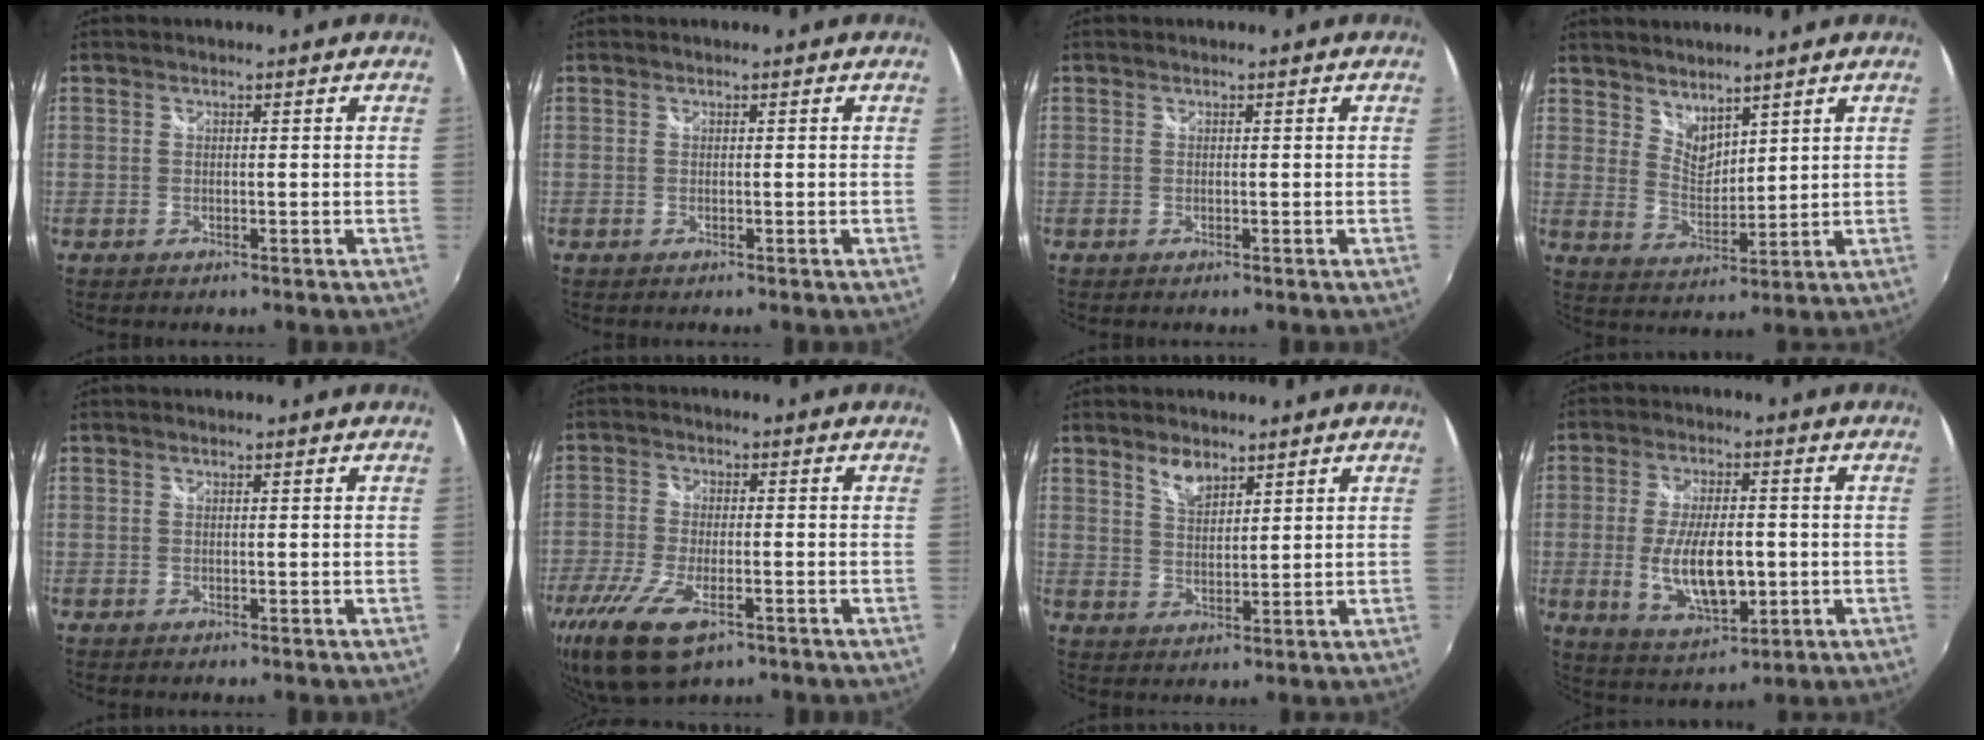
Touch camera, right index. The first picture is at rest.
{"total": 0.0}
{"total": 0.0}
{"total": 5.5, "force": [4.7, 2.2, 1.9], "torque": [-0.023, -0.004, 0.089]}
{"total": 0.0}
{"total": 13.0, "force": [-7.5, 5.0, 9.3], "torque": [-0.210, -0.045, -0.135]}
{"total": 4.4, "force": [3.2, 2.0, 2.3], "torque": [-0.037, 0.001, 0.057]}
{"total": 12.3, "force": [-1.9, 5.2, 10.9], "torque": [-0.208, -0.014, -0.024]}